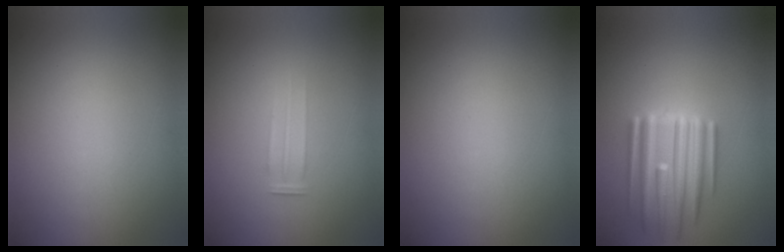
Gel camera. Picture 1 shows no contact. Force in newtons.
{"total": 1.6}
{"total": 0.0}
{"total": 5.6}